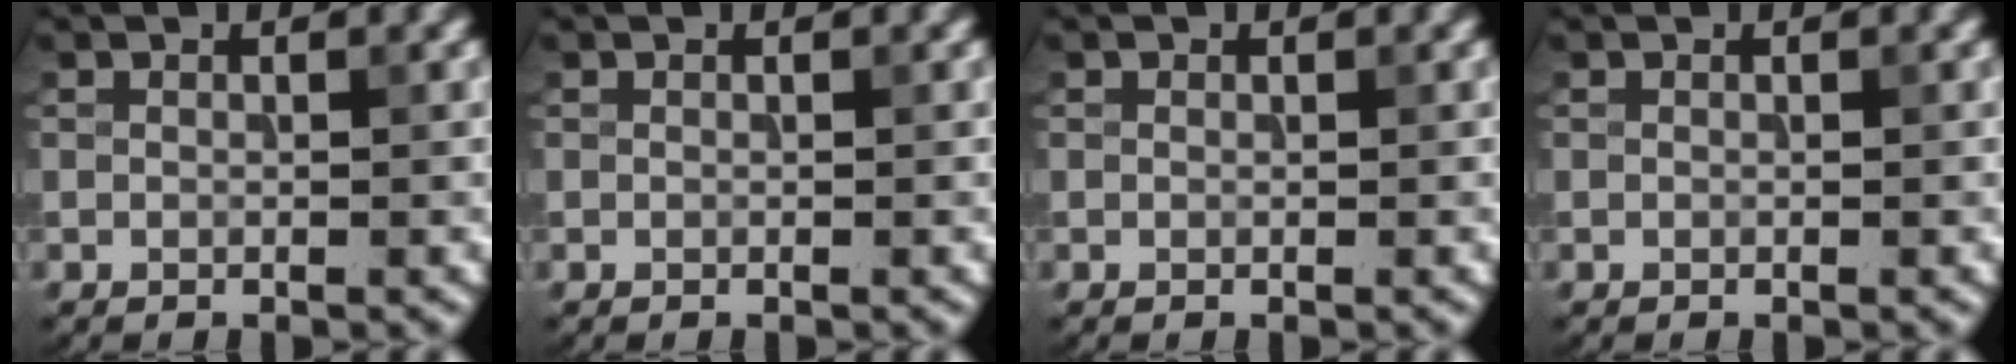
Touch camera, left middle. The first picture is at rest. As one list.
[{"total": 0.0}, {"total": 0.0}, {"total": 0.0}]